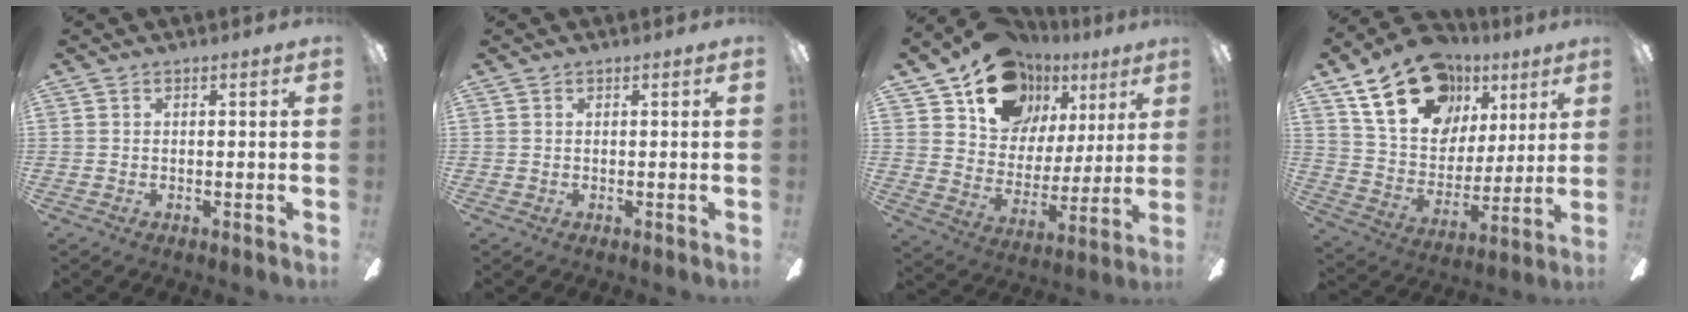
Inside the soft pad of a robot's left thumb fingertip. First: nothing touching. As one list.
[{"total": 0.0}, {"total": 17.2, "force": [11.0, 11.8, 6.0], "torque": [-0.109, -0.063, 0.204]}, {"total": 21.6, "force": [12.2, 14.3, 10.7], "torque": [-0.177, -0.048, 0.224]}]